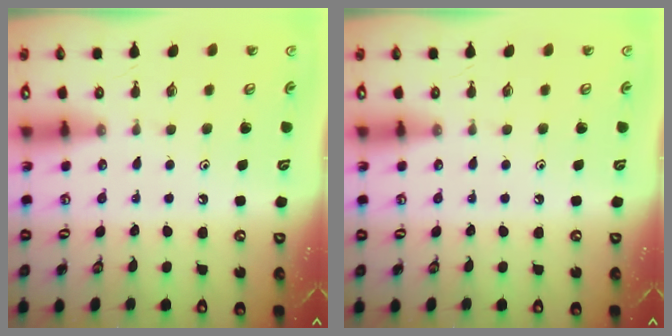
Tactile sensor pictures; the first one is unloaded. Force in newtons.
{"total": 0.0}